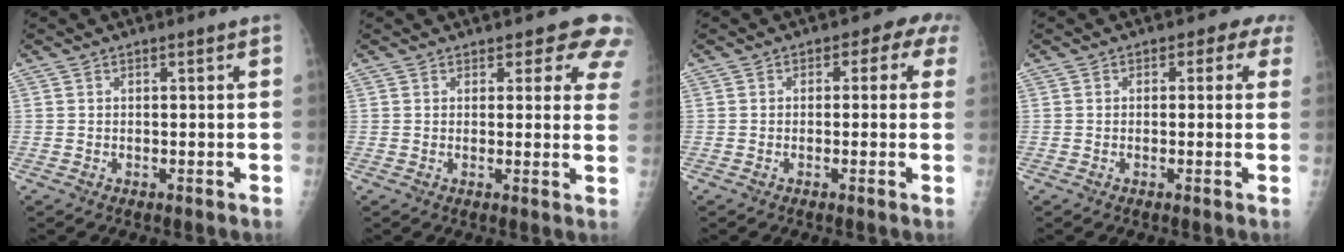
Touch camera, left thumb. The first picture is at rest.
{"total": 7.2, "force": [6.1, 3.0, 2.2], "torque": [0.026, -0.023, 0.047]}
{"total": 3.6, "force": [1.0, 2.6, 2.3], "torque": [0.013, 0.007, -0.006]}
{"total": 2.7, "force": [1.1, 2.0, 1.5], "torque": [0.015, 0.003, 0.001]}